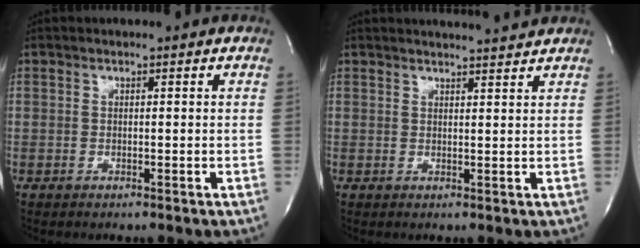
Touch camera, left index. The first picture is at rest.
{"total": 5.2, "force": [5.1, -0.3, 1.1], "torque": [-0.020, 0.005, 0.059]}